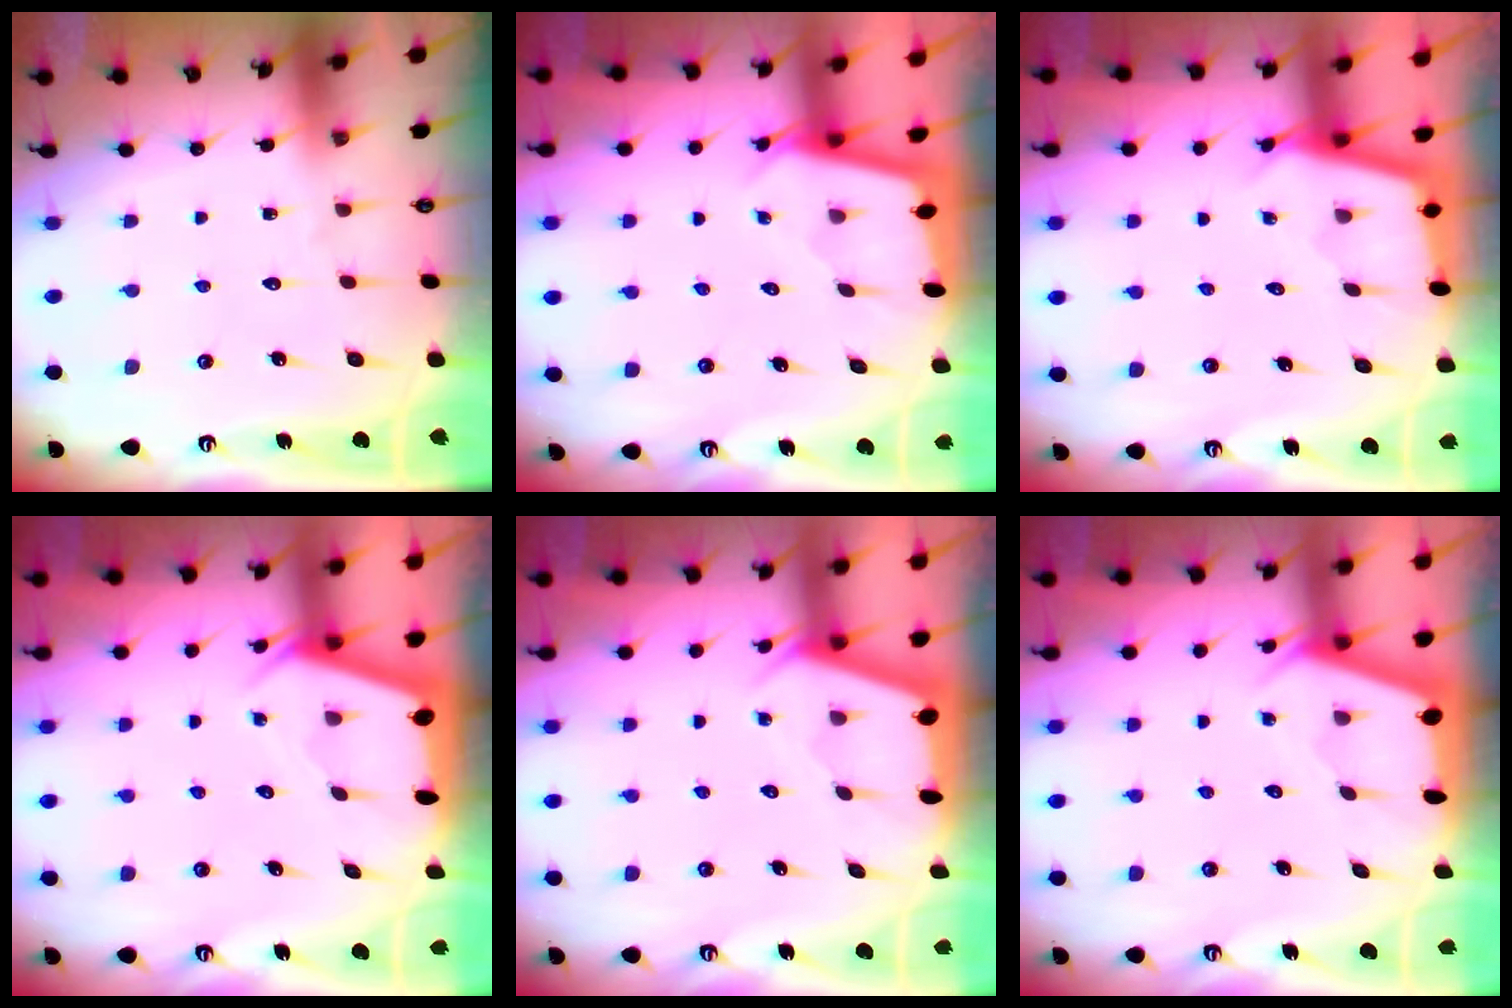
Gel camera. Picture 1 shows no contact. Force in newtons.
{"total": 2.0, "press": 2.0, "slide": 0.2}
{"total": 2.2, "press": 2.2, "slide": 0.1}
{"total": 2.5, "press": 2.5, "slide": 0.3}
{"total": 2.2, "press": 2.2, "slide": 0.3}
{"total": 2.2, "press": 2.2, "slide": 0.3}